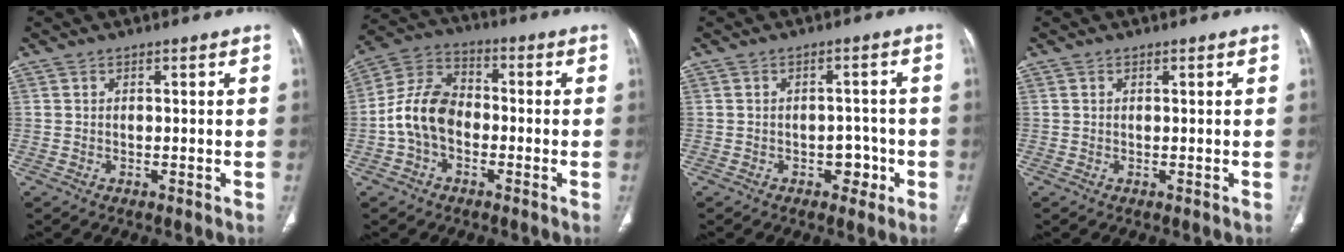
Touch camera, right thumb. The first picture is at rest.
{"total": 10.8, "force": [-2.2, 7.6, 7.4], "torque": [-0.132, 0.037, -0.054]}
{"total": 4.0, "force": [-1.6, 2.9, 2.2], "torque": [-0.005, 0.018, -0.021]}
{"total": 0.0}